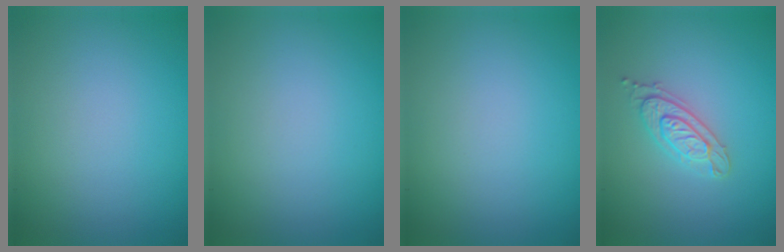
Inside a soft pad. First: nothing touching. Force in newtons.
{"total": 0.0}
{"total": 0.0}
{"total": 2.4, "press": 2.2, "slide": 0.8}